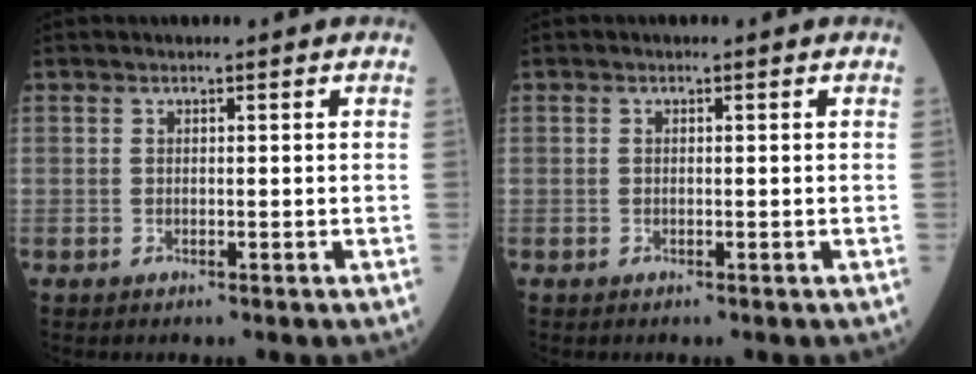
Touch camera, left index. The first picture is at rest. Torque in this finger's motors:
{"motor_torque": [0.01, 0.00, 0.02, 0.00]}